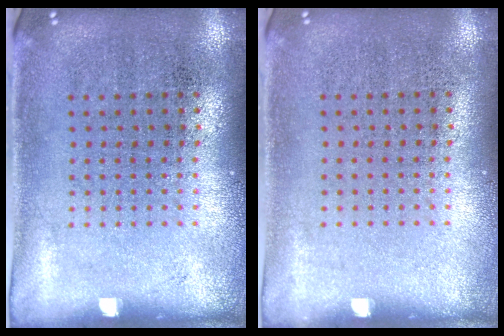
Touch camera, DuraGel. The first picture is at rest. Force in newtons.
{"total": 0.0}